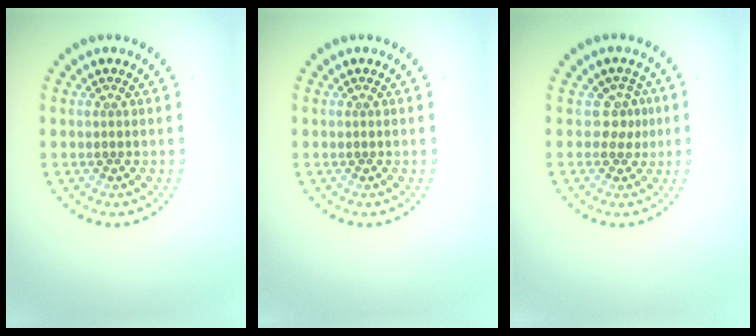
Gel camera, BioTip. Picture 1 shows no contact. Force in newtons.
{"total": 0.0}
{"total": 2.1, "press": 1.5, "slide": 1.5}